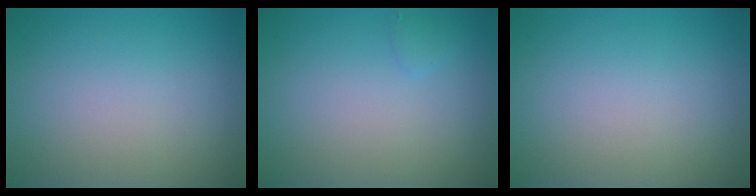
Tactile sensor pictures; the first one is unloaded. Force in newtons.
{"total": 0.6, "press": 0.6, "slide": 0.0}
{"total": 0.0}